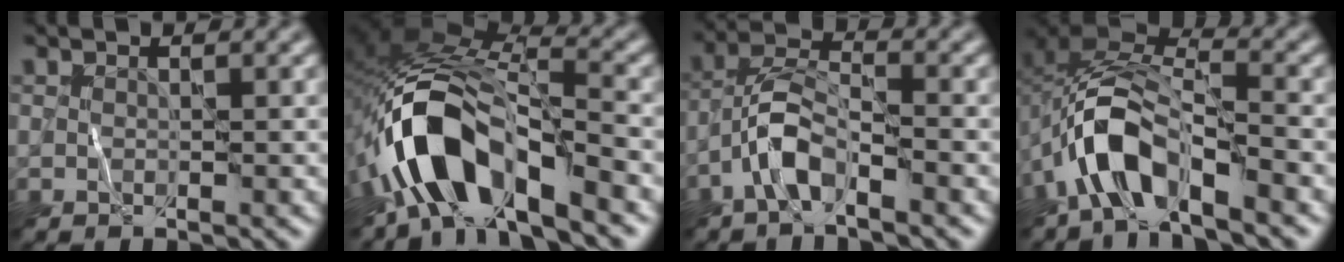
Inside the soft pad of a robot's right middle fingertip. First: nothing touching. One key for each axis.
{"total": 9.5, "fx": -5.3, "fy": 4.0, "fz": 6.7, "tx": -0.118, "ty": 0.011, "tz": -0.105}
{"total": 4.0, "fx": -2.4, "fy": 1.3, "fz": 3.0, "tx": -0.054, "ty": 0.013, "tz": -0.053}
{"total": 7.3, "fx": -3.7, "fy": 3.3, "fz": 5.4, "tx": -0.098, "ty": 0.007, "tz": -0.080}